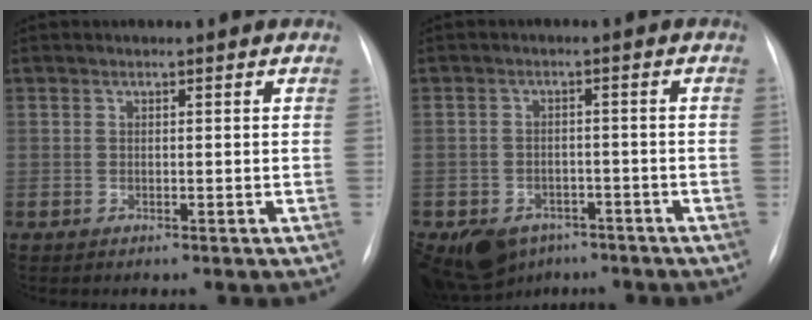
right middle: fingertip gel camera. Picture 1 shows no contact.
{"total": 12.0, "force": [-7.4, 8.4, 4.3], "torque": [-0.103, 0.002, -0.096]}